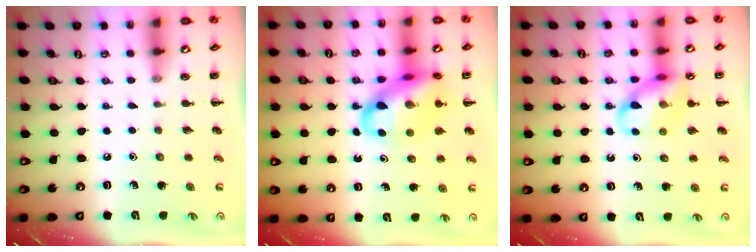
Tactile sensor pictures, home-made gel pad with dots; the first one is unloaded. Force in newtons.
{"total": 17.0, "press": 16.6, "slide": 3.6}
{"total": 12.6, "press": 12.5, "slide": 1.6}